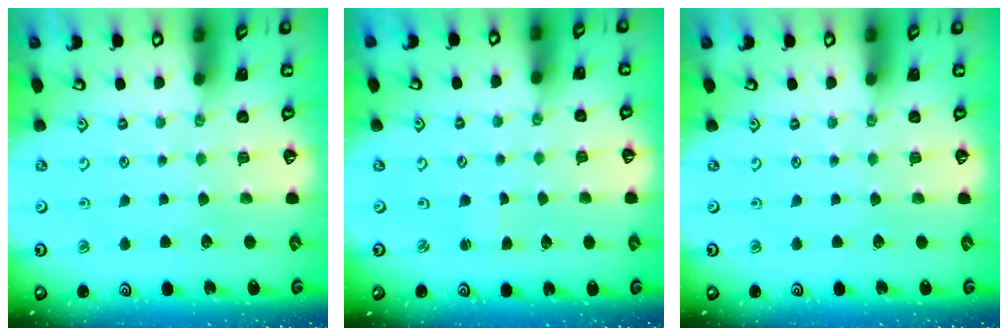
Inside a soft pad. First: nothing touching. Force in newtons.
{"total": 0.8, "press": 0.8, "slide": 0.1}
{"total": 0.0}